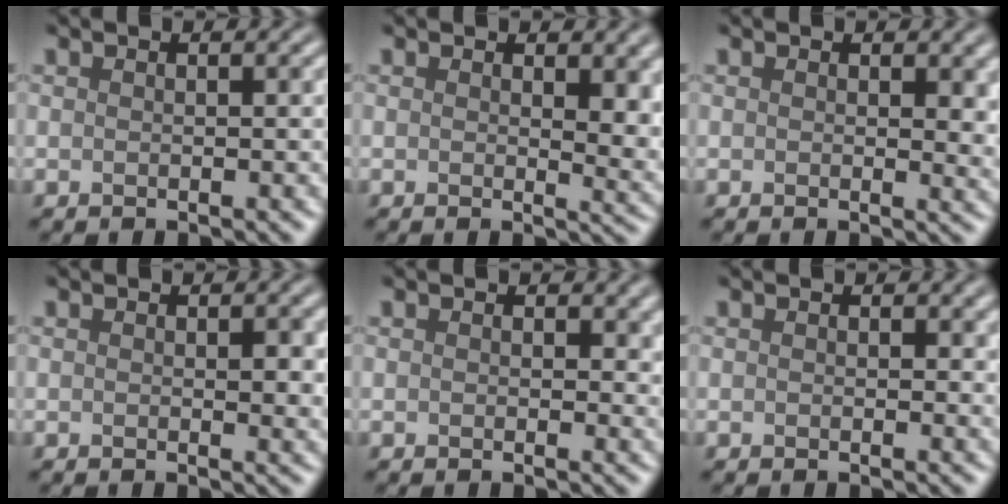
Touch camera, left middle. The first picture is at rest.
{"total": 3.6, "force": [1.1, 1.7, 3.0], "torque": [-0.031, -0.007, 0.019]}
{"total": 2.2, "force": [0.6, 1.1, 1.7], "torque": [-0.016, -0.003, 0.006]}
{"total": 1.4, "force": [0.2, 0.6, 1.3], "torque": [-0.013, -0.005, 0.004]}
{"total": 1.6, "force": [0.6, 1.1, 0.9], "torque": [-0.007, -0.003, 0.003]}
{"total": 0.8, "force": [0.4, 0.5, 0.4], "torque": [-0.002, -0.001, 0.003]}